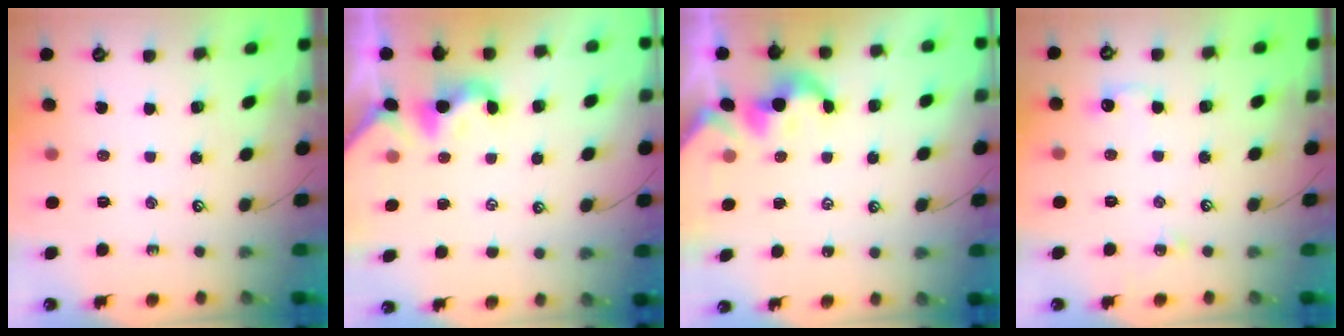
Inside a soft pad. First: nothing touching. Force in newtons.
{"total": 1.9, "press": 1.9, "slide": 0.5}
{"total": 2.0, "press": 2.0, "slide": 0.3}
{"total": 5.4, "press": 5.3, "slide": 0.6}